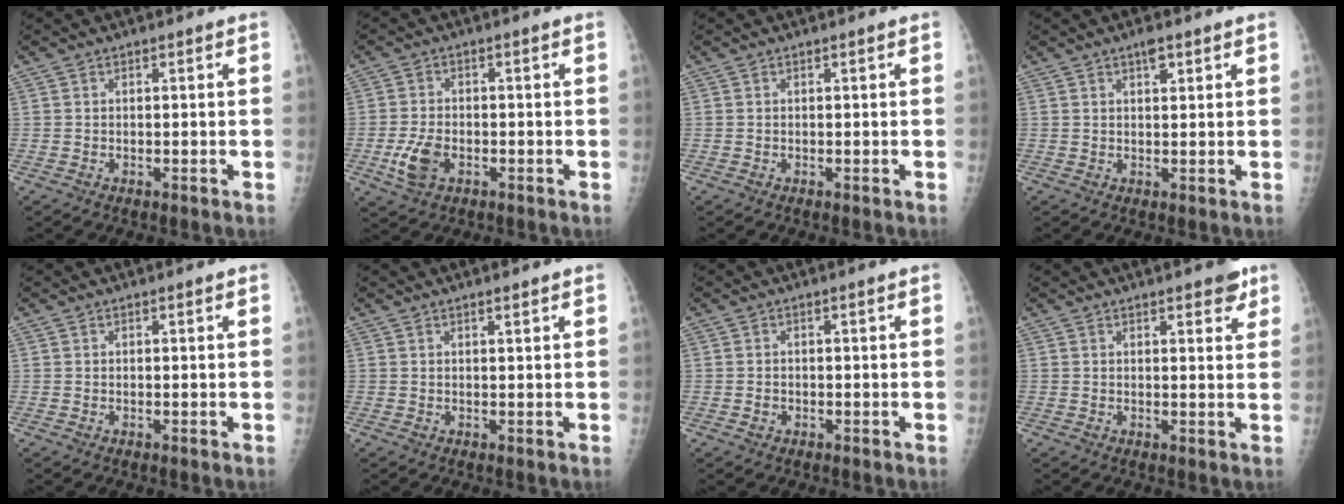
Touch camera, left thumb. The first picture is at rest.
{"total": 5.6, "force": [-2.0, 3.3, 4.0], "torque": [-0.080, 0.007, -0.037]}
{"total": 0.0}
{"total": 2.2, "force": [1.3, 0.8, 1.5], "torque": [-0.017, -0.005, 0.019]}
{"total": 0.0}
{"total": 0.9, "force": [0.7, 0.0, 0.6], "torque": [-0.005, -0.004, 0.012]}
{"total": 1.0, "force": [-0.4, 0.8, 0.5], "torque": [-0.007, 0.008, -0.006]}
{"total": 4.9, "force": [3.1, 1.7, 3.3], "torque": [-0.025, -0.012, 0.035]}